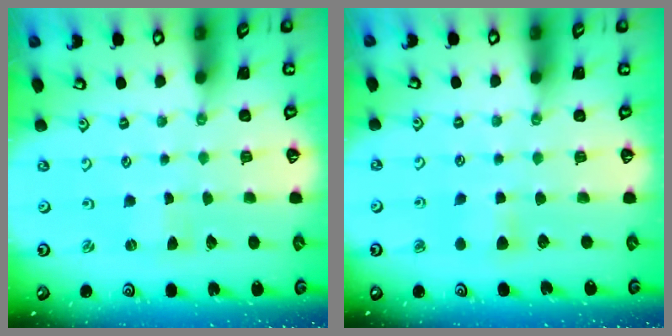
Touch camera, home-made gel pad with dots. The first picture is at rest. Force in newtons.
{"total": 5.1, "press": 5.0, "slide": 1.0}